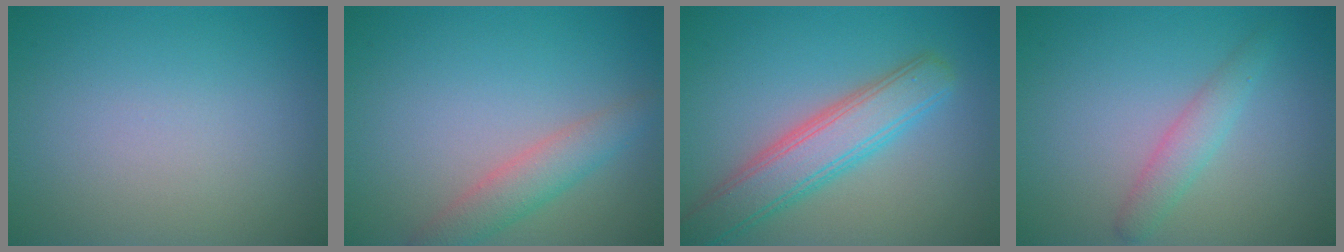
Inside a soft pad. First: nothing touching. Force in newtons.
{"total": 2.9, "press": 2.9, "slide": 0.2}
{"total": 5.5, "press": 5.5, "slide": 0.2}
{"total": 2.1, "press": 2.1, "slide": 0.0}